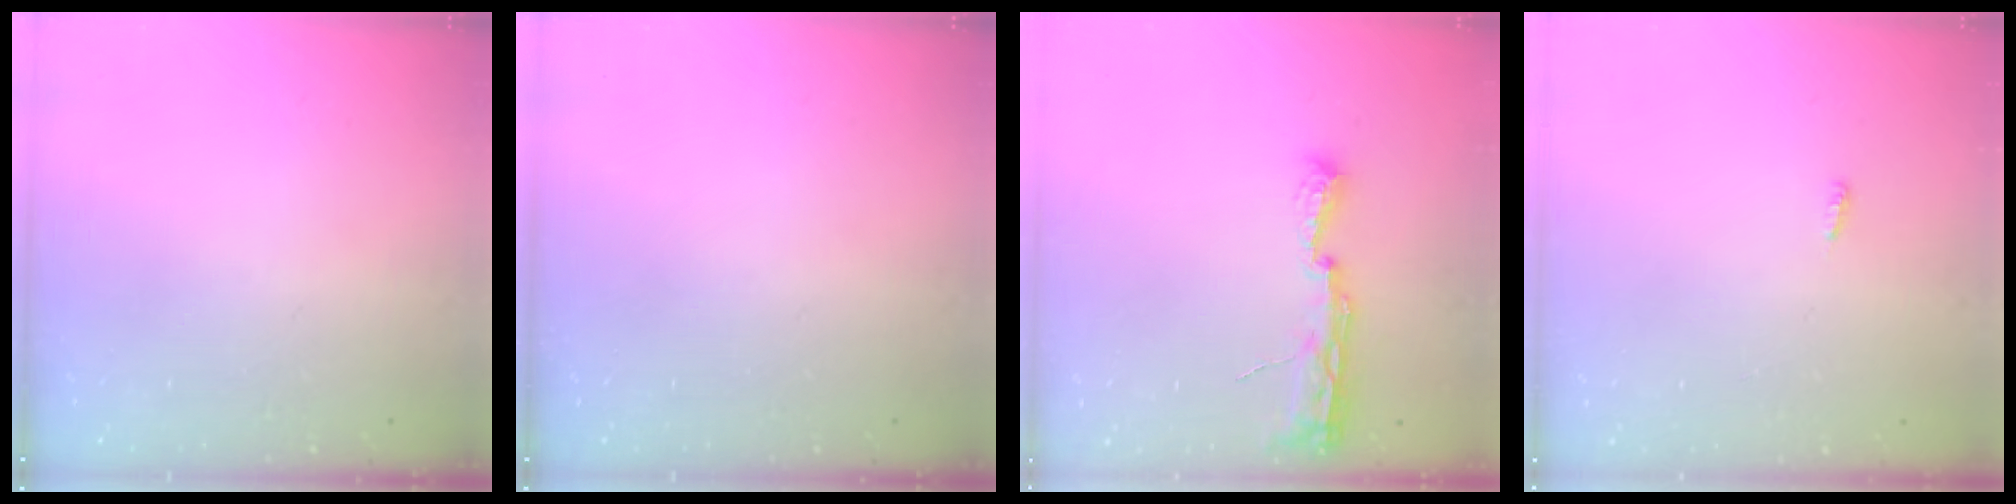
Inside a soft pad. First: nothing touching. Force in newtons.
{"total": 0.0}
{"total": 8.0, "press": 8.0, "slide": 0.7}
{"total": 3.6, "press": 3.4, "slide": 1.0}